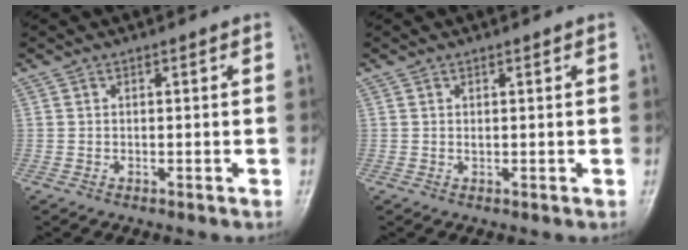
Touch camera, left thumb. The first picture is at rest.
{"total": 0.8, "force": [0.5, 0.3, 0.6], "torque": [-0.009, -0.001, 0.008]}